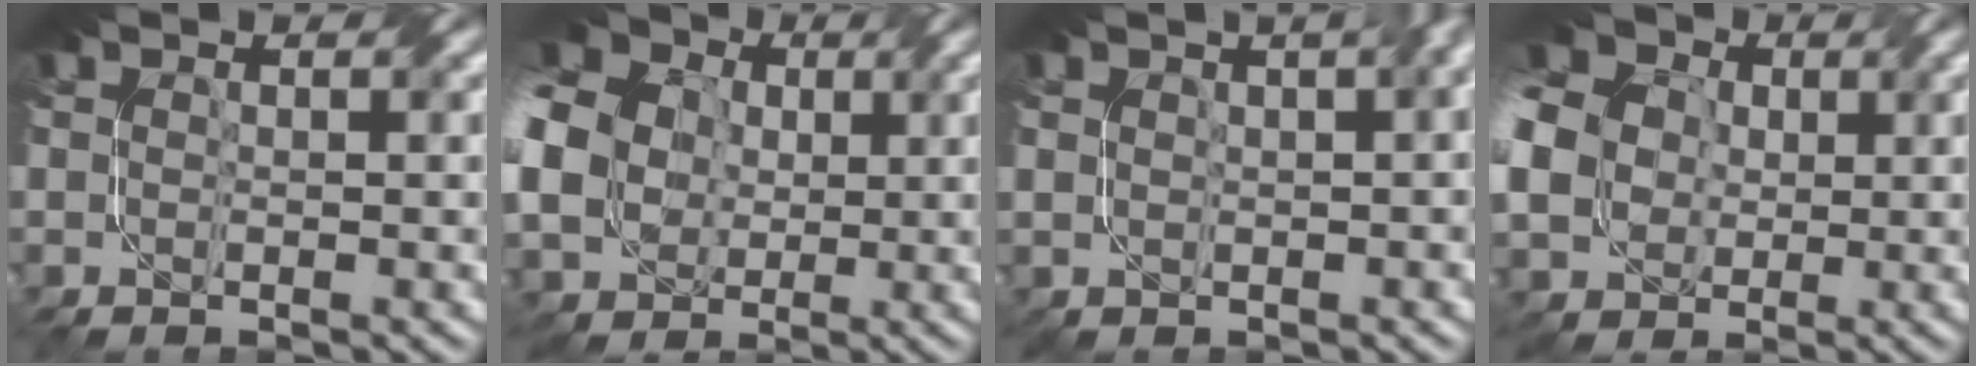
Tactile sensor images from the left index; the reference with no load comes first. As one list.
[{"total": 13.9, "force": [1.4, 12.0, 7.0], "torque": [-0.171, 0.001, -0.011]}, {"total": 10.0, "force": [3.2, 5.2, 7.9], "torque": [-0.086, 0.038, 0.030]}, {"total": 11.1, "force": [0.8, 9.5, 5.7], "torque": [-0.141, -0.003, -0.006]}]